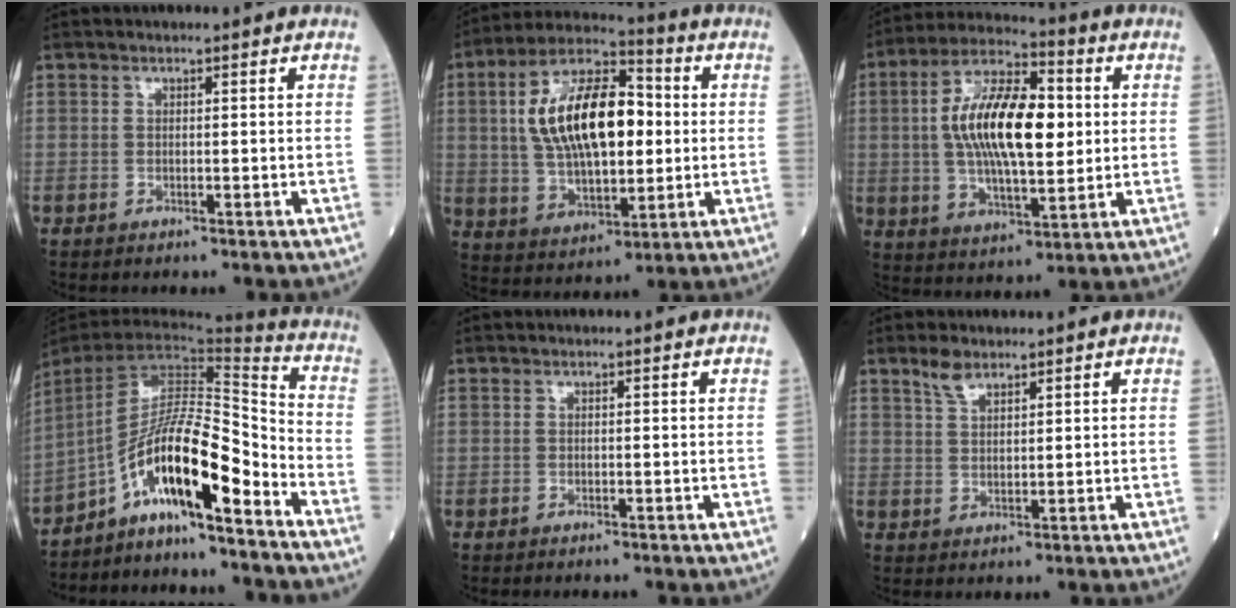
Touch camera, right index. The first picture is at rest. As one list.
[{"total": 17.4, "force": [2.1, 7.8, 15.5], "torque": [-0.294, 0.023, 0.037]}, {"total": 16.4, "force": [1.7, 5.8, 15.2], "torque": [-0.285, 0.015, 0.027]}, {"total": 13.8, "force": [-8.5, 1.8, 10.8], "torque": [-0.189, 0.025, -0.151]}, {"total": 0.0}, {"total": 3.2, "force": [2.5, 1.1, 1.6], "torque": [-0.035, 0.004, 0.052]}]